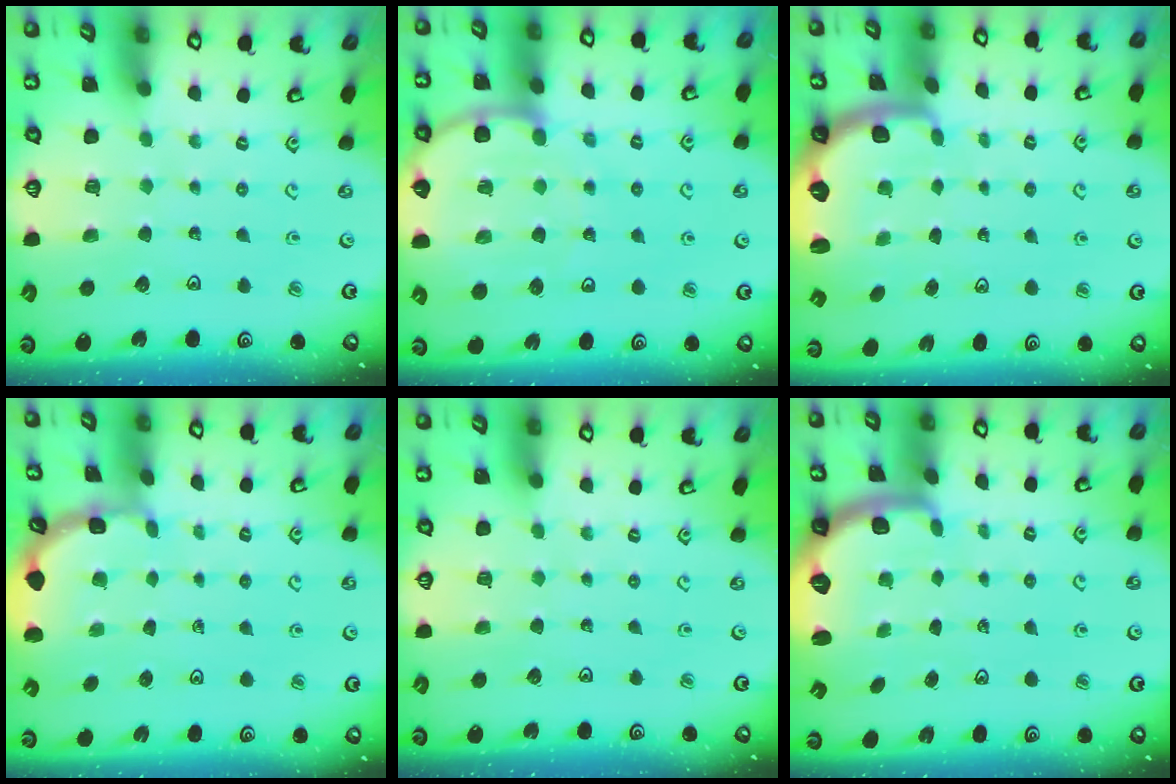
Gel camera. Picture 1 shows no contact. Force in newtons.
{"total": 8.5, "press": 8.4, "slide": 1.1}
{"total": 2.1, "press": 2.0, "slide": 0.8}
{"total": 1.9, "press": 1.9, "slide": 0.1}
{"total": 0.0}
{"total": 1.9, "press": 1.8, "slide": 0.5}